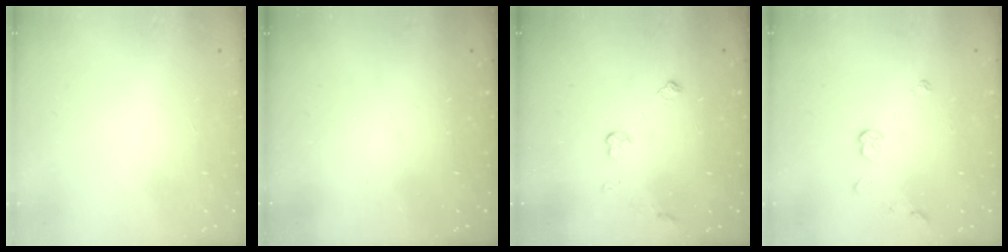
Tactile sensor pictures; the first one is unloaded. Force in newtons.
{"total": 0.0}
{"total": 4.5, "press": 4.4, "slide": 0.7}
{"total": 4.7, "press": 4.7, "slide": 0.6}